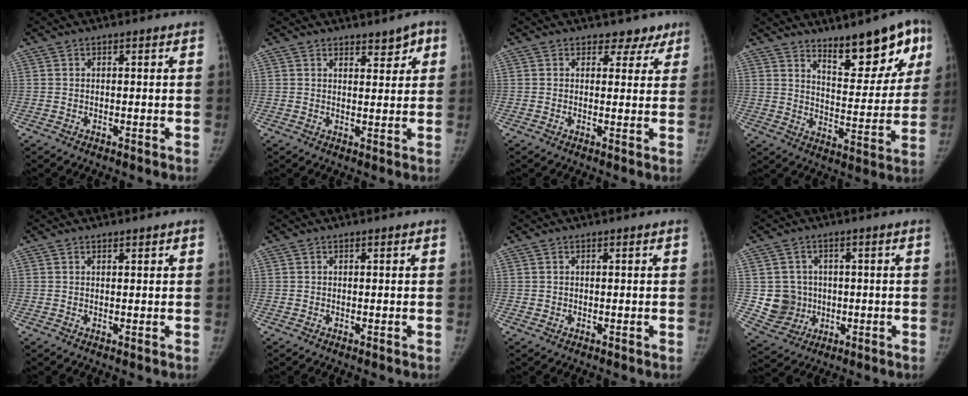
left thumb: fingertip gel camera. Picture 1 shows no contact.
{"total": 3.9, "force": [2.5, 1.9, 2.3], "torque": [-0.008, -0.014, 0.035]}
{"total": 3.7, "force": [2.7, 2.5, 0.4], "torque": [0.023, -0.017, 0.025]}
{"total": 15.5, "force": [9.6, 5.7, 10.8], "torque": [-0.095, -0.059, 0.147]}
{"total": 0.7, "force": [0.6, 0.2, 0.4], "torque": [-0.004, -0.002, 0.009]}
{"total": 0.0}
{"total": 0.5, "force": [0.1, 0.5, 0.1], "torque": [0.002, 0.002, 0.002]}
{"total": 7.6, "force": [0.0, 7.4, 1.8], "torque": [0.001, 0.007, 0.011]}